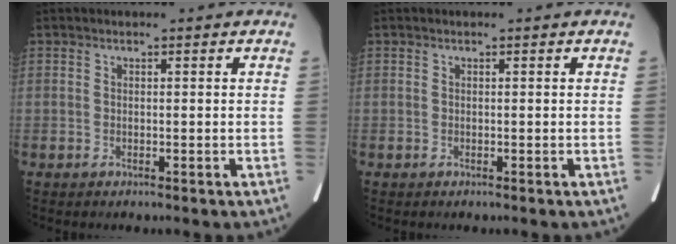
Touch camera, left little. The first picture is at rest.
{"total": 0.0}